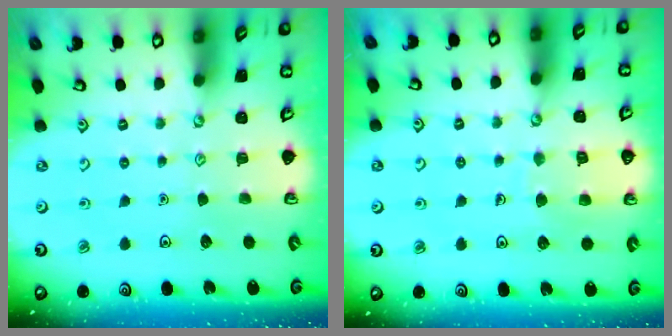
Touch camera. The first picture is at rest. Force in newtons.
{"total": 7.8, "press": 7.7, "slide": 0.5}